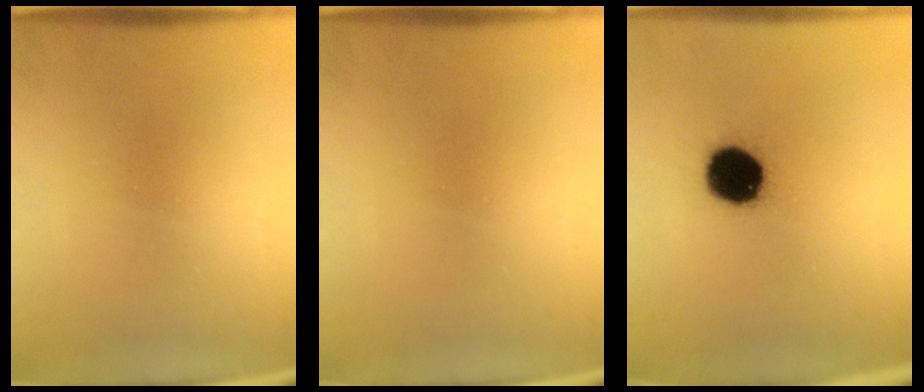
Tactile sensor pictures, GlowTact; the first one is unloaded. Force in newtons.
{"total": 0.0}
{"total": 14.6}